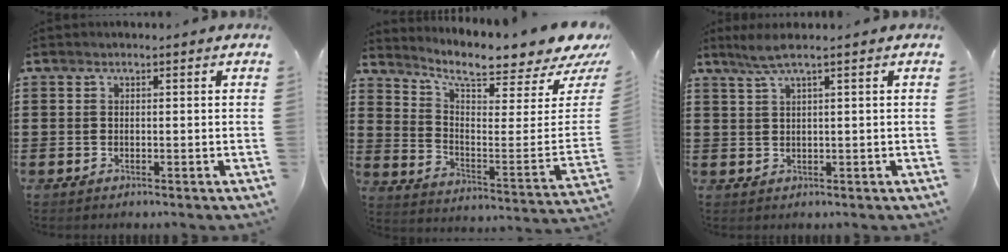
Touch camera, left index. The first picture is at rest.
{"total": 7.7, "force": [6.7, 0.8, 3.8], "torque": [-0.083, -0.067, 0.107]}
{"total": 2.7, "force": [1.6, -0.3, 2.1], "torque": [-0.044, -0.001, 0.028]}